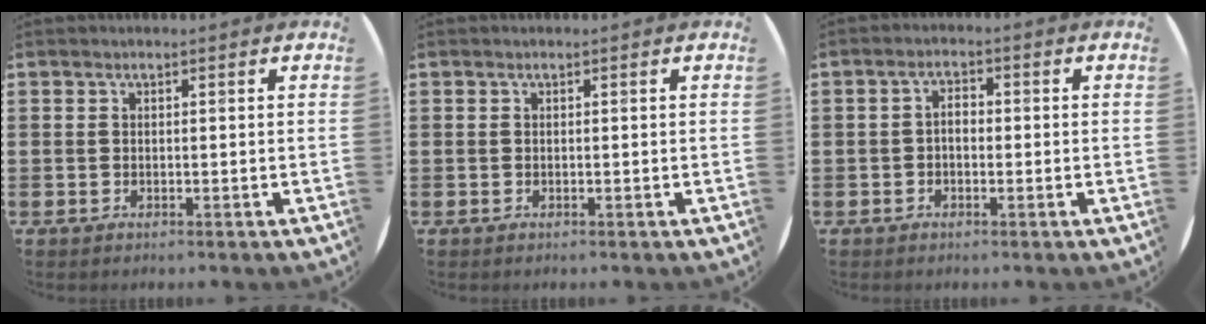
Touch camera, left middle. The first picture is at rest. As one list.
[{"total": 0.0}, {"total": 2.1, "force": [-0.3, 1.2, 1.7], "torque": [-0.034, 0.006, -0.007]}]